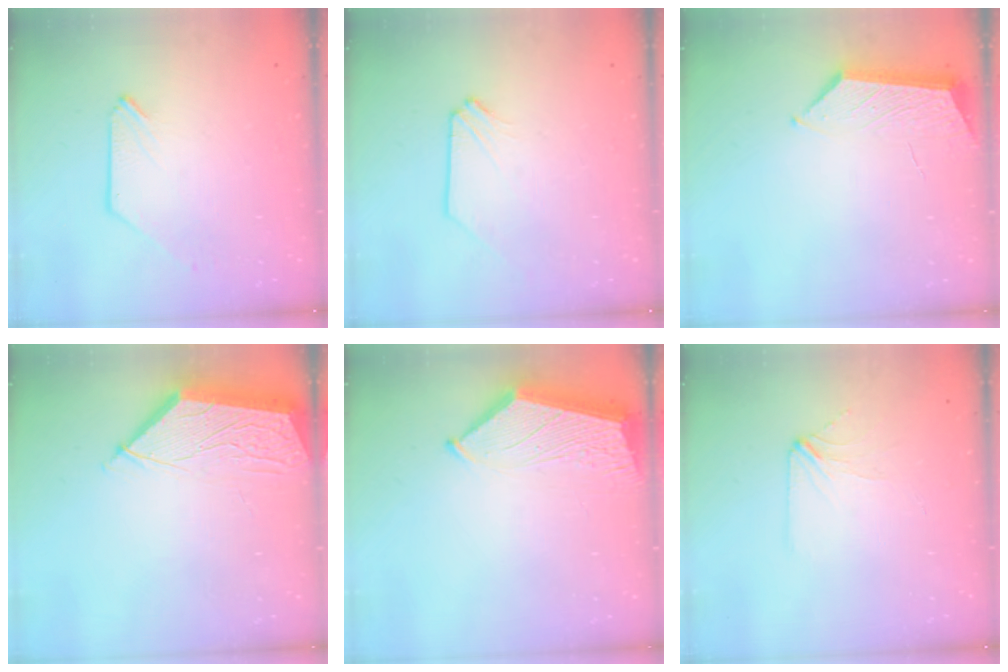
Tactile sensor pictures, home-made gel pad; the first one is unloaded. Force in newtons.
{"total": 0.8, "press": 0.8, "slide": 0.1}
{"total": 5.3, "press": 5.3, "slide": 0.6}
{"total": 5.4, "press": 5.4, "slide": 0.7}
{"total": 6.2, "press": 6.2, "slide": 0.8}
{"total": 2.8, "press": 2.8, "slide": 0.4}